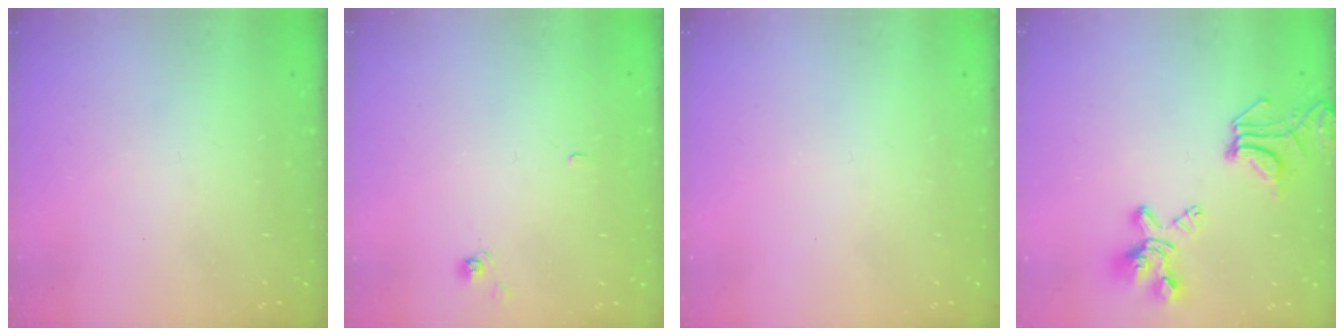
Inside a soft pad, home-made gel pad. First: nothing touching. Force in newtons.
{"total": 2.0, "press": 2.0, "slide": 0.2}
{"total": 0.0}
{"total": 10.4, "press": 10.2, "slide": 2.0}